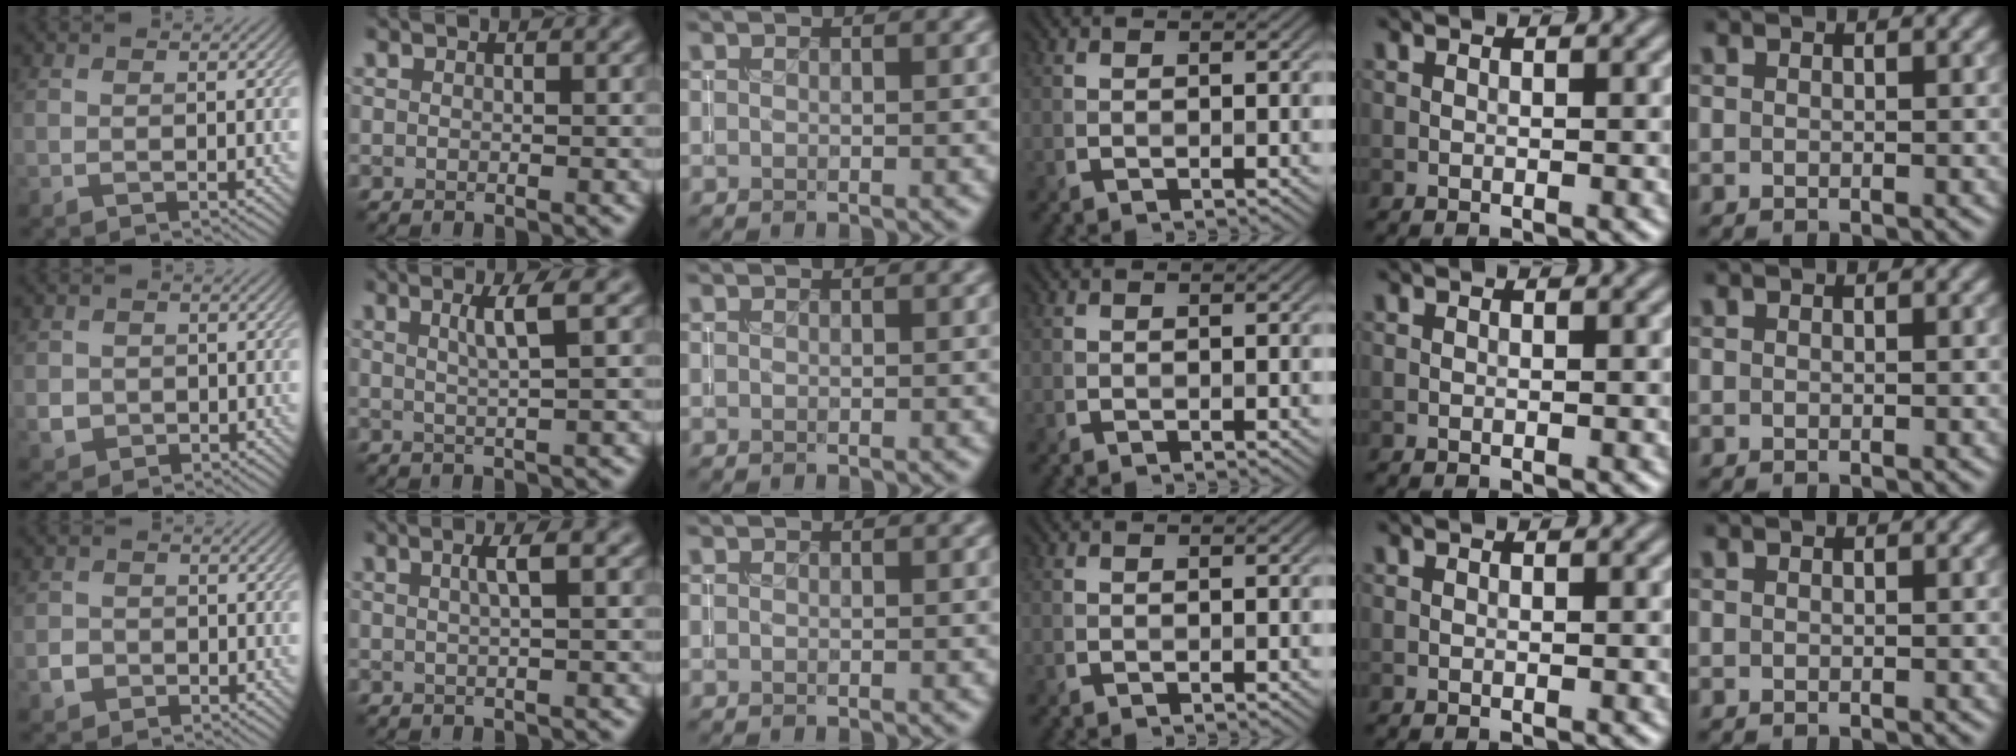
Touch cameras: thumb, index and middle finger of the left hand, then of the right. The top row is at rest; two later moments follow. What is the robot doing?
{"motion": "insert", "object": "coin"}